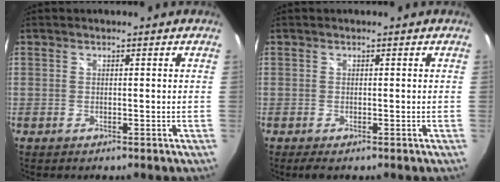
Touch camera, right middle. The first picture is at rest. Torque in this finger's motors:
{"motor_torque": [0.60, -0.41, 0.06, 0.03]}